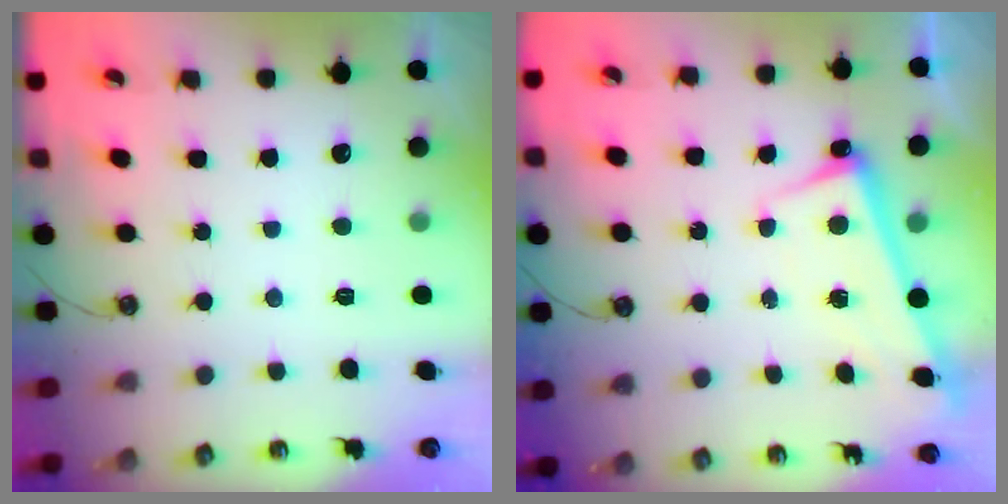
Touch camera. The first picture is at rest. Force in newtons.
{"total": 2.6, "press": 2.4, "slide": 0.9}